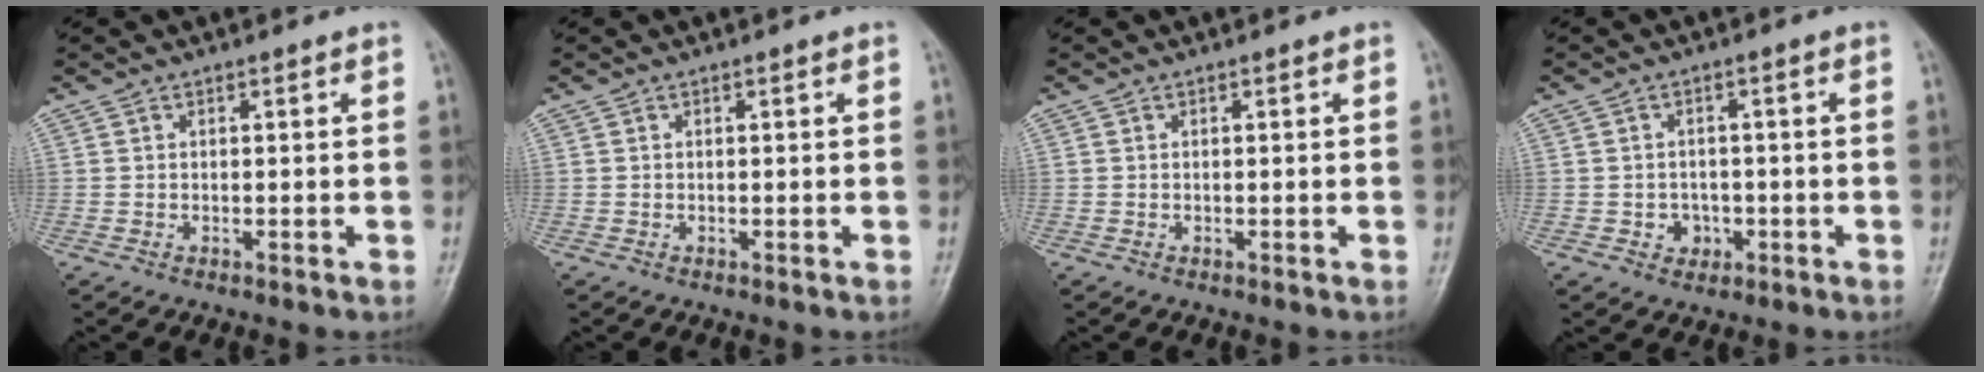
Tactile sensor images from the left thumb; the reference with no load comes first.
{"total": 0.0}
{"total": 0.0}
{"total": 3.1, "force": [-1.1, 2.7, 1.0], "torque": [0.005, 0.008, -0.014]}